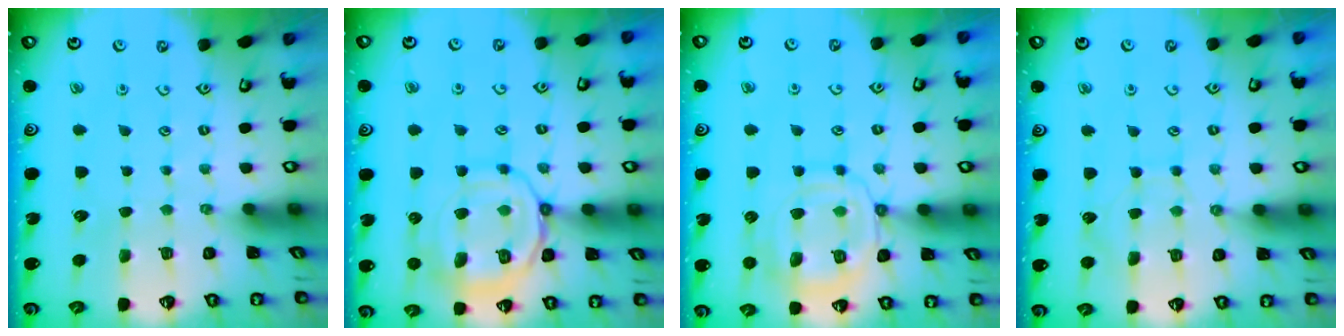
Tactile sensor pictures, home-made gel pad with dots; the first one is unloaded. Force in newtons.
{"total": 14.3, "press": 14.2, "slide": 1.4}
{"total": 13.4, "press": 13.3, "slide": 1.1}
{"total": 5.5, "press": 5.5, "slide": 0.7}